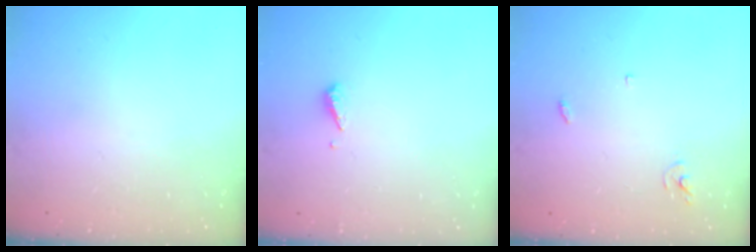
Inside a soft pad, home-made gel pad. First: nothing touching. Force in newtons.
{"total": 3.1, "press": 3.1, "slide": 0.2}
{"total": 3.0, "press": 3.0, "slide": 0.2}